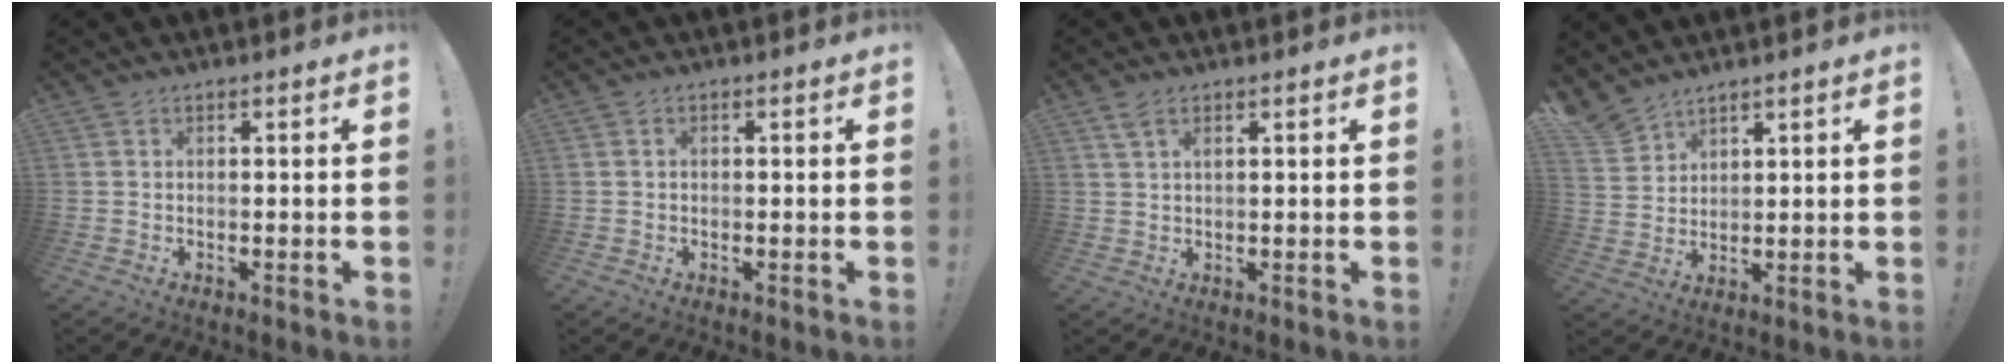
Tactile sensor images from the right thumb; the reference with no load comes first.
{"total": 0.5, "force": [-0.2, 0.4, 0.3], "torque": [-0.009, 0.003, -0.002]}
{"total": 2.0, "force": [1.3, 0.8, 1.4], "torque": [-0.023, -0.002, 0.022]}
{"total": 5.5, "force": [4.8, 2.5, 0.8], "torque": [-0.027, -0.035, 0.096]}